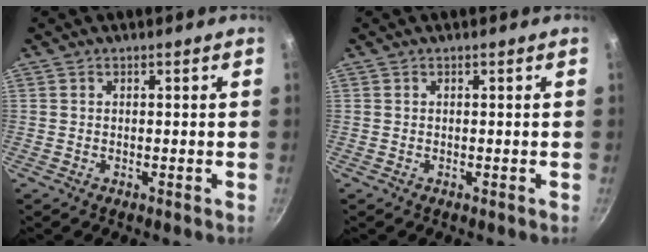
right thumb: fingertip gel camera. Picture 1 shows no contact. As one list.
[{"total": 0.0}]